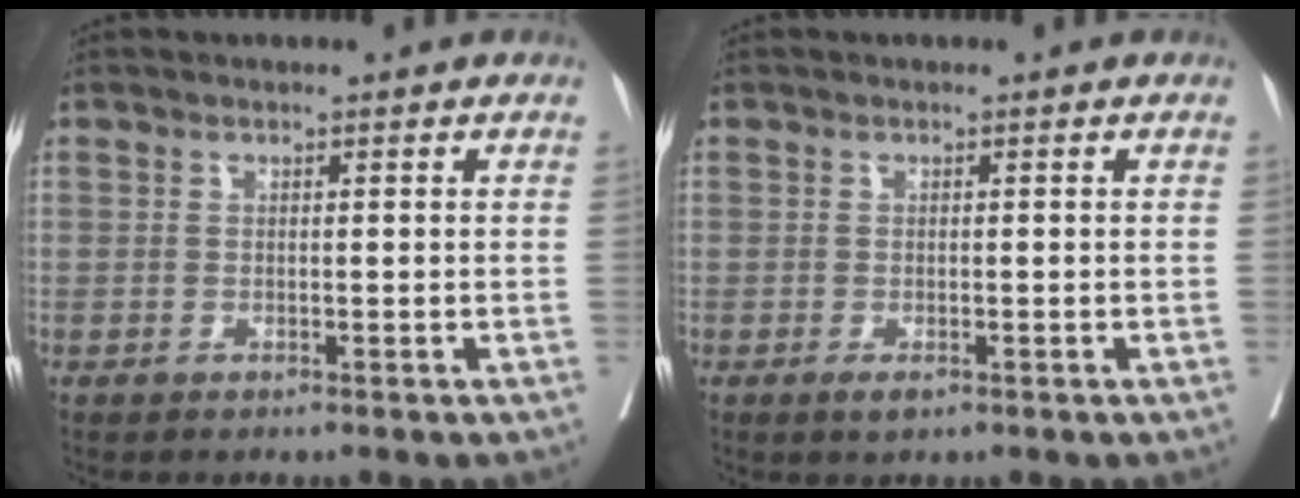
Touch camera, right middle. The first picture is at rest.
{"total": 1.4, "force": [-0.8, 0.6, 1.1], "torque": [-0.017, -0.002, -0.009]}